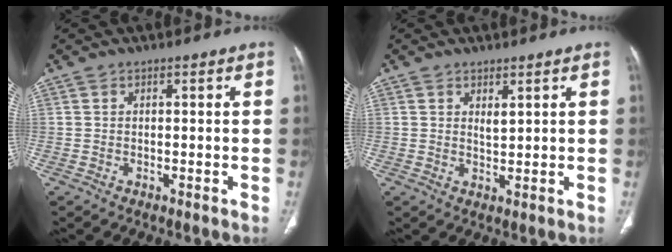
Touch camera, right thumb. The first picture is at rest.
{"total": 1.8, "force": [1.1, 0.7, 1.2], "torque": [-0.020, -0.012, 0.022]}